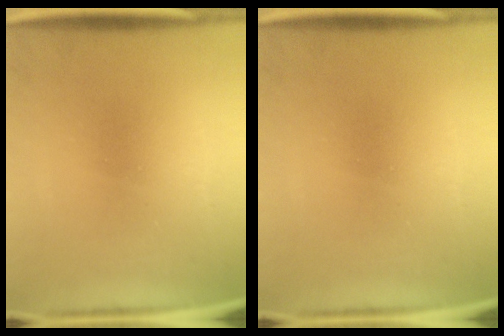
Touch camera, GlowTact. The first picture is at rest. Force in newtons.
{"total": 0.0}